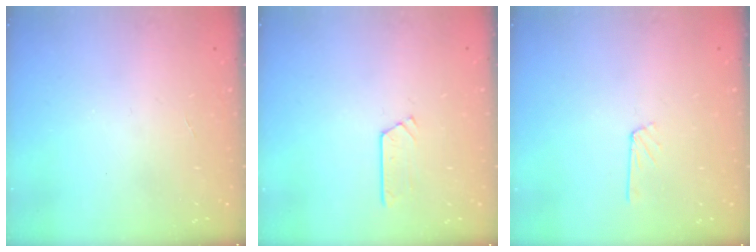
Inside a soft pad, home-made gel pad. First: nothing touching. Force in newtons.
{"total": 2.8, "press": 2.8, "slide": 0.3}
{"total": 3.8, "press": 3.8, "slide": 0.3}